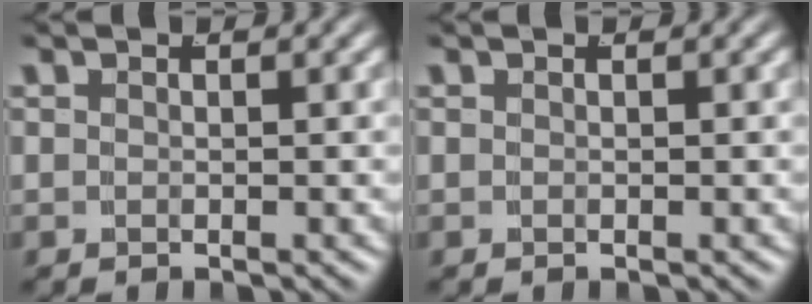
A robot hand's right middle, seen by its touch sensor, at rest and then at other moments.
{"total": 0.0}